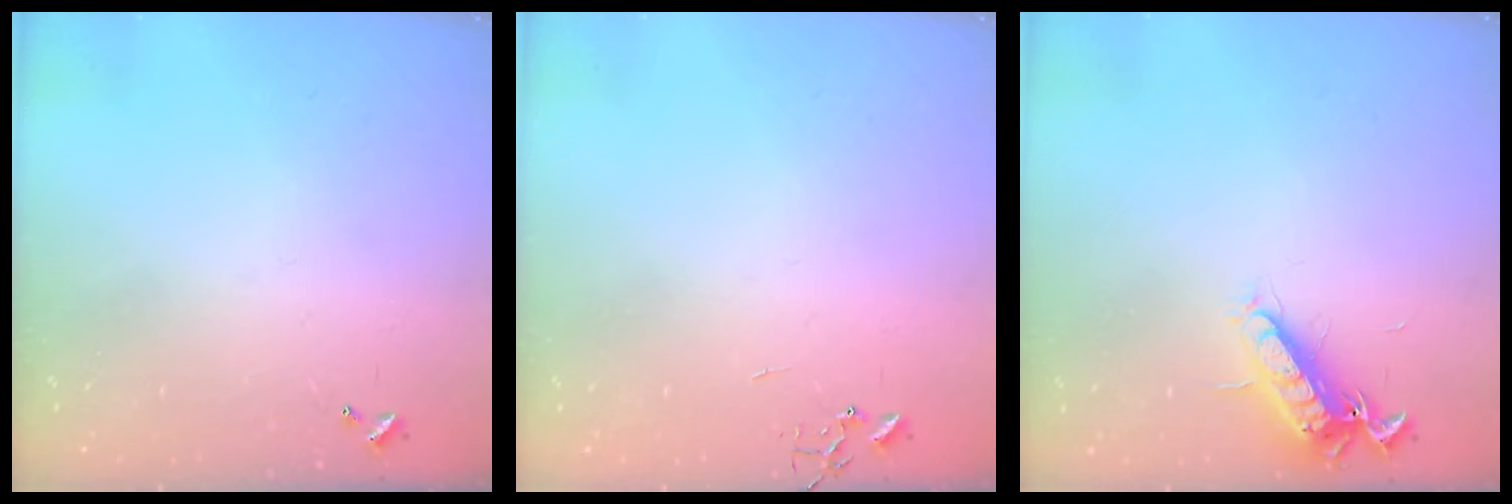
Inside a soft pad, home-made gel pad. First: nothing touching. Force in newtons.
{"total": 0.0}
{"total": 13.0, "press": 12.9, "slide": 1.2}